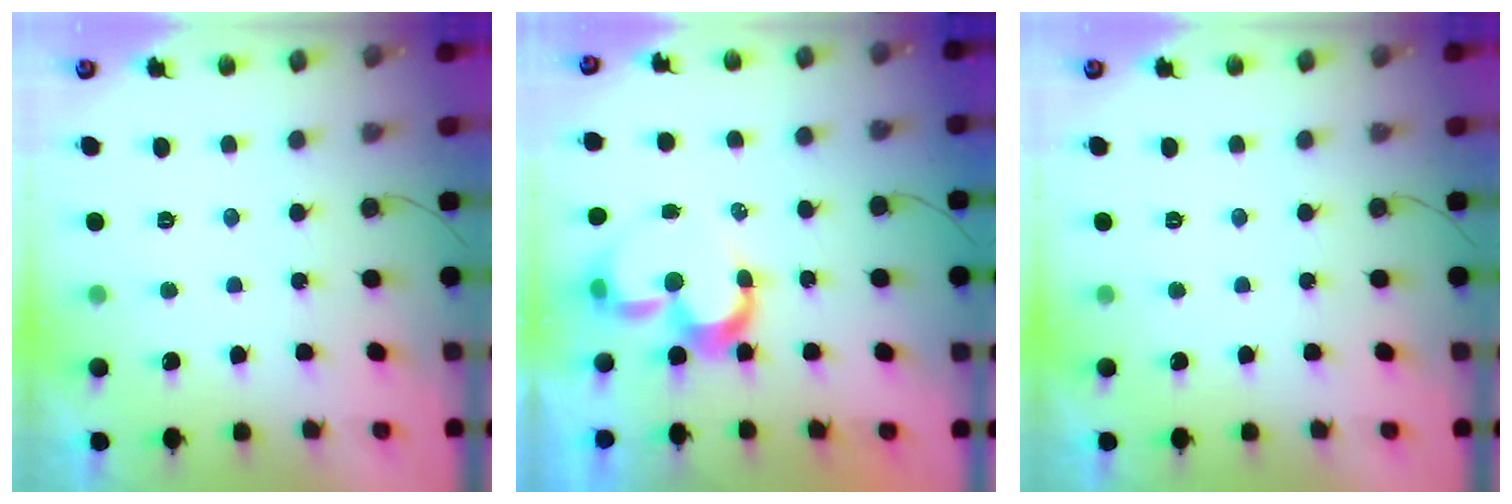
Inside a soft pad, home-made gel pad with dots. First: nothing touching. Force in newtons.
{"total": 8.4, "press": 8.4, "slide": 0.6}
{"total": 0.0}